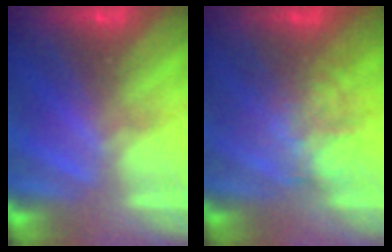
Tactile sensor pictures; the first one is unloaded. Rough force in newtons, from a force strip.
{"total": 2.1}